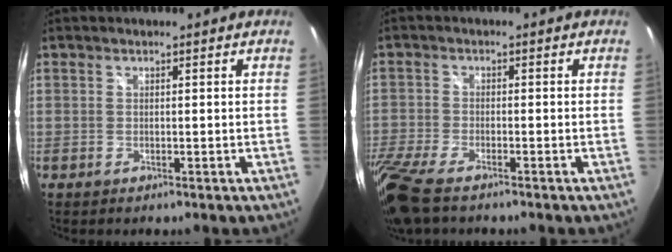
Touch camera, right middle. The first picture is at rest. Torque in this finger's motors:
{"motor_torque": [0.98, -1.15, 0.33, 0.12]}